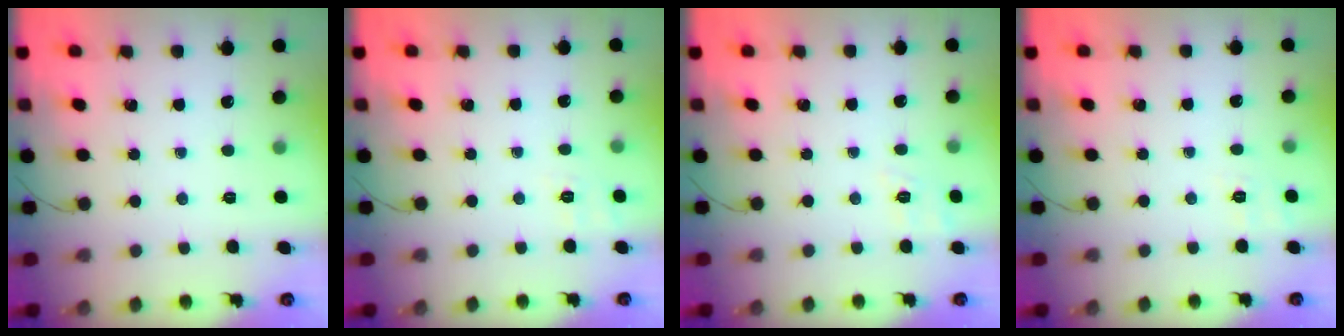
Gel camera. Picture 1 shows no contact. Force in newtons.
{"total": 1.9, "press": 0.6, "slide": 1.9}
{"total": 7.5, "press": 7.2, "slide": 2.2}
{"total": 1.9, "press": 0.6, "slide": 1.9}